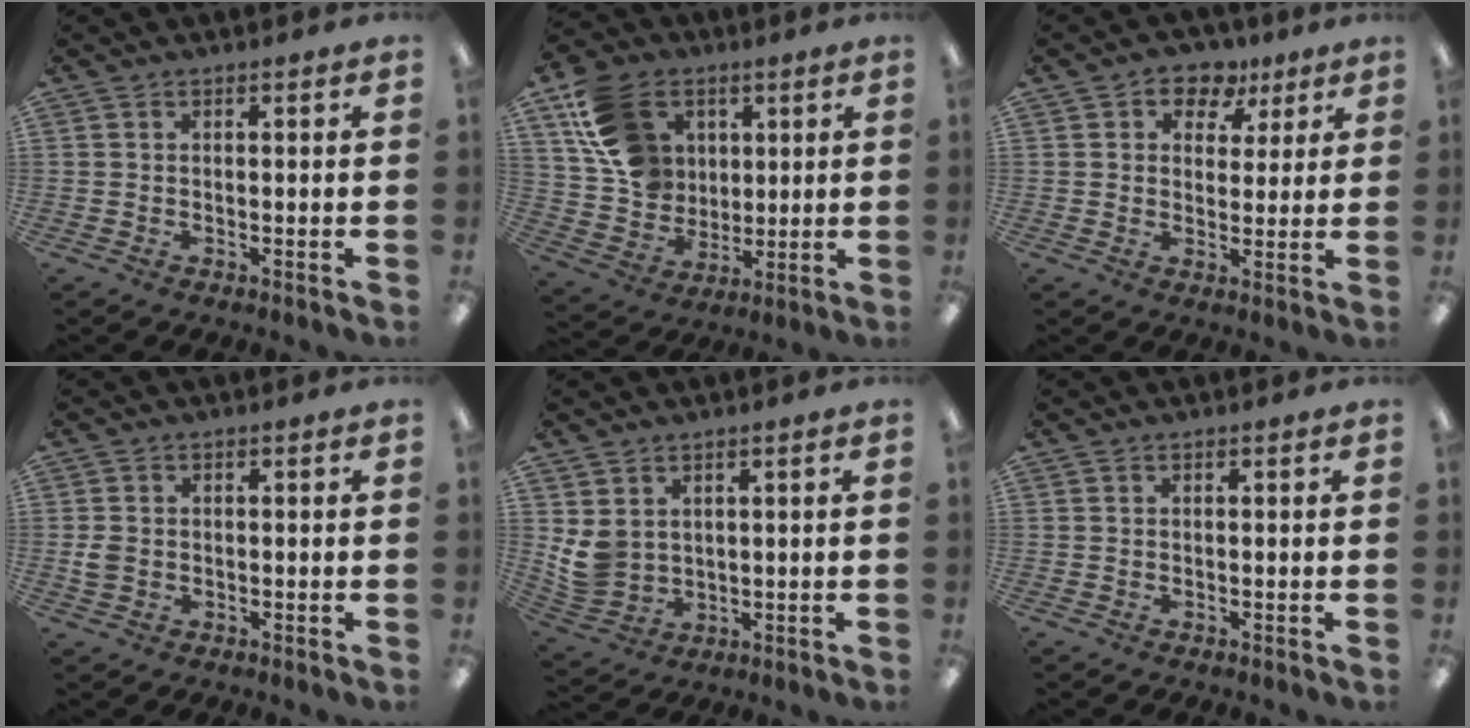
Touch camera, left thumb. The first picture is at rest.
{"total": 16.1, "force": [6.6, 12.7, 7.5], "torque": [-0.146, -0.009, 0.137]}
{"total": 7.4, "force": [4.4, 5.3, 2.6], "torque": [-0.034, -0.023, 0.076]}
{"total": 2.6, "force": [-0.1, 2.2, 1.3], "torque": [-0.015, 0.001, -0.003]}
{"total": 6.2, "force": [2.4, 5.1, 2.6], "torque": [-0.063, -0.010, 0.049]}
{"total": 0.0}